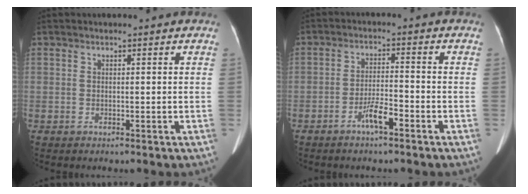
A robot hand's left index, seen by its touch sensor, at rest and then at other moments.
{"total": 4.0, "force": [-2.7, 0.4, 2.8], "torque": [-0.056, -0.002, -0.049]}